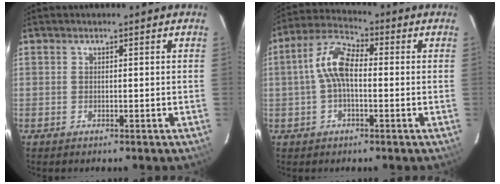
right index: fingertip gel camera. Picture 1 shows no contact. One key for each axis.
{"total": 8.1, "fx": -0.2, "fy": 3.8, "fz": 7.2, "tx": -0.154, "ty": 0.025, "tz": -0.008}